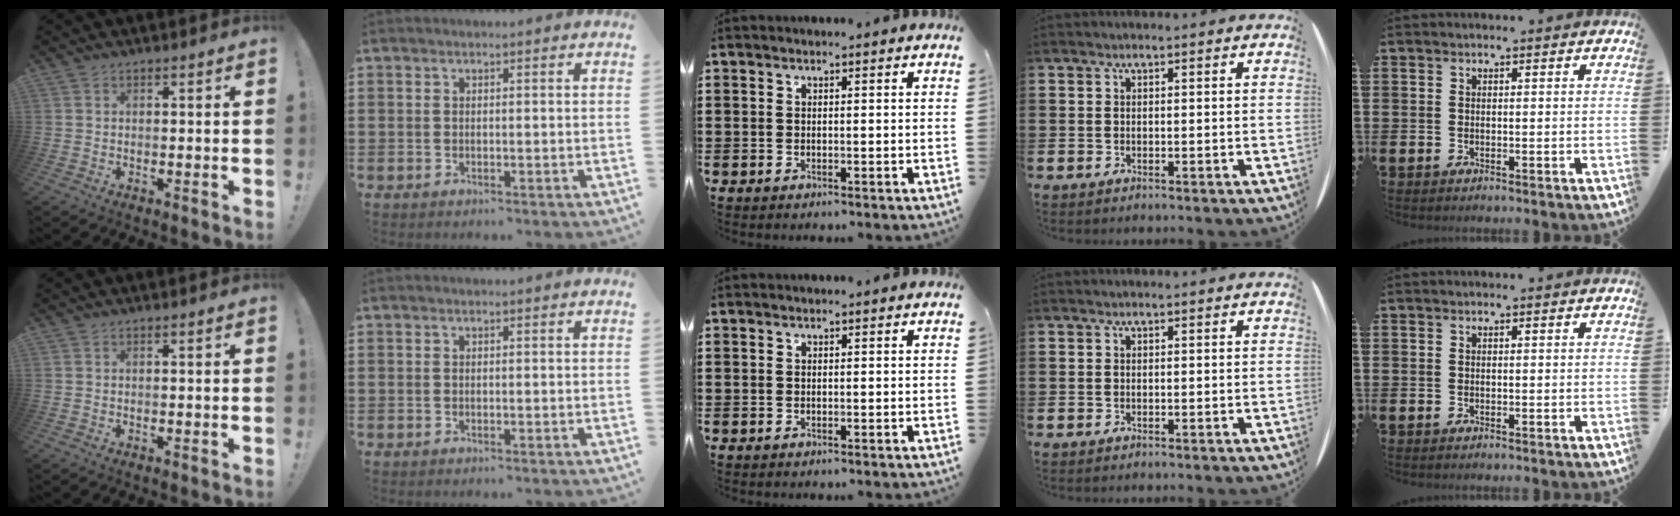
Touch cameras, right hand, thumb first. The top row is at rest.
{}